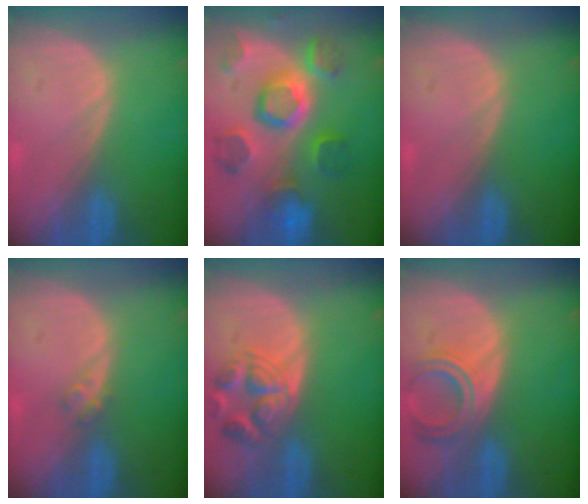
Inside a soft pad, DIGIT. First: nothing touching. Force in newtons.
{"total": 11.3, "press": 10.0, "slide": 5.3}
{"total": 0.0}
{"total": 1.6, "press": 1.4, "slide": 0.8}
{"total": 6.2, "press": 6.1, "slide": 0.7}
{"total": 5.9, "press": 5.3, "slide": 2.6}